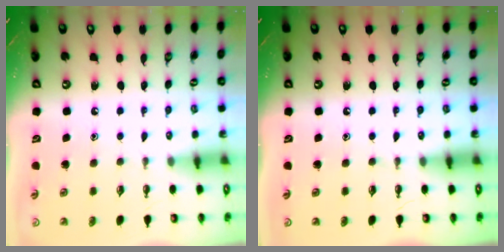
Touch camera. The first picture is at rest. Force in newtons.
{"total": 0.0}